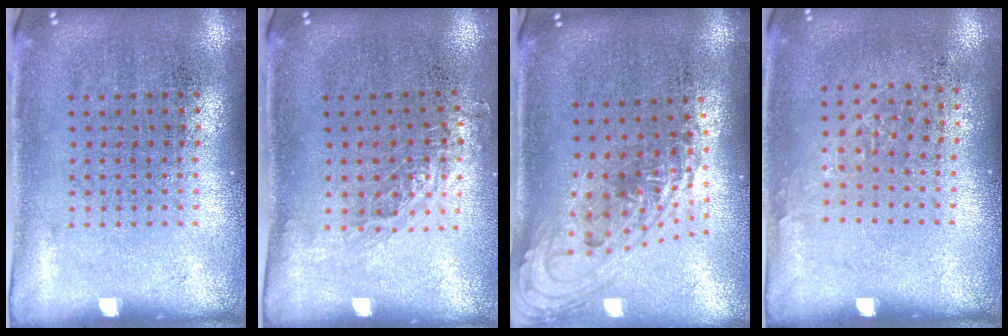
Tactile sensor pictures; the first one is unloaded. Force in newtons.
{"total": 0.8, "press": 0.8, "slide": 0.2}
{"total": 1.5, "press": 1.2, "slide": 1.0}
{"total": 0.9, "press": 0.7, "slide": 0.5}